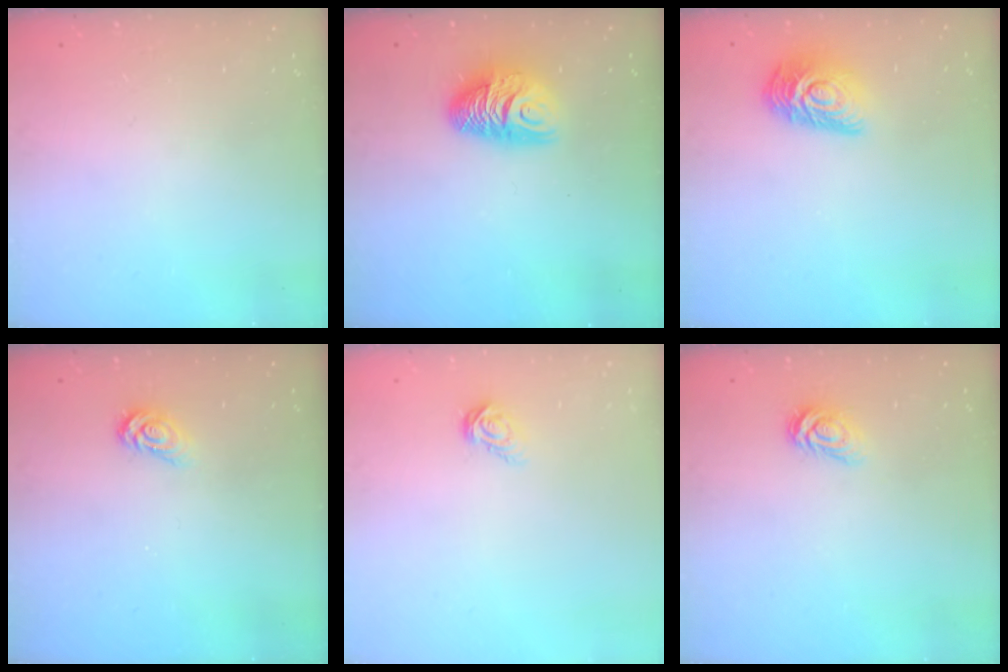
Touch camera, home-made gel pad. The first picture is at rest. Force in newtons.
{"total": 9.9, "press": 9.9, "slide": 0.3}
{"total": 11.9, "press": 11.9, "slide": 0.9}
{"total": 3.4, "press": 3.4, "slide": 0.3}
{"total": 4.7, "press": 4.7, "slide": 0.4}
{"total": 3.9, "press": 3.9, "slide": 0.5}